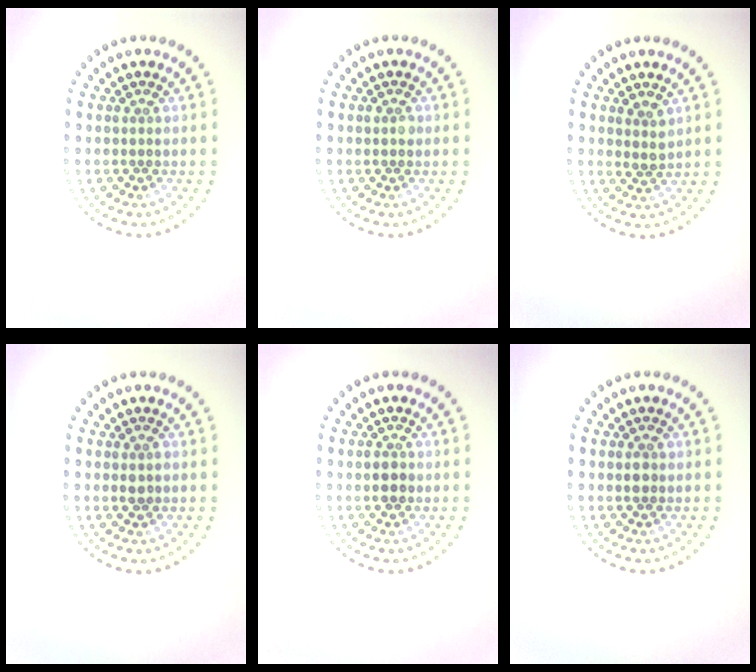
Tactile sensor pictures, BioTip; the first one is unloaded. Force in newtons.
{"total": 1.2, "press": 1.2, "slide": 0.0}
{"total": 1.6, "press": 1.3, "slide": 0.9}
{"total": 1.0, "press": 1.0, "slide": 0.2}
{"total": 1.7, "press": 1.7, "slide": 0.2}
{"total": 1.0, "press": 1.0, "slide": 0.1}